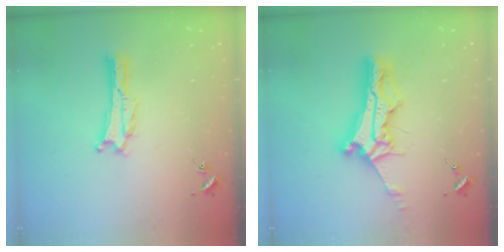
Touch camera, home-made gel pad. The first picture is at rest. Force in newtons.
{"total": 10.8, "press": 10.7, "slide": 0.8}